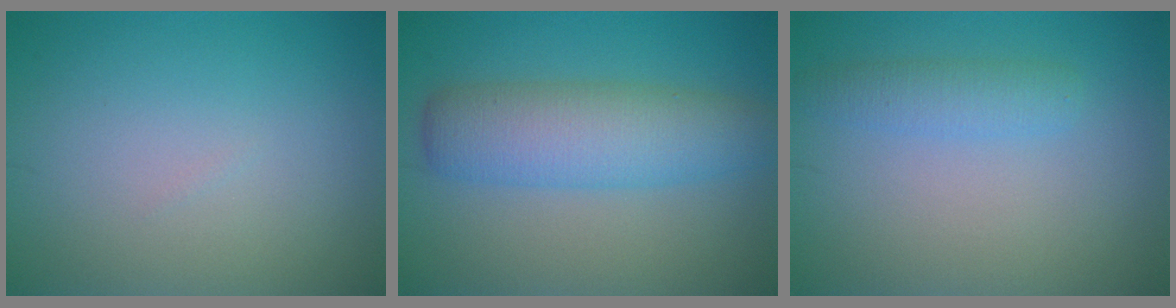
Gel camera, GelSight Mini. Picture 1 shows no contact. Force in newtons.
{"total": 6.1, "press": 6.1, "slide": 0.4}
{"total": 2.2, "press": 2.2, "slide": 0.1}